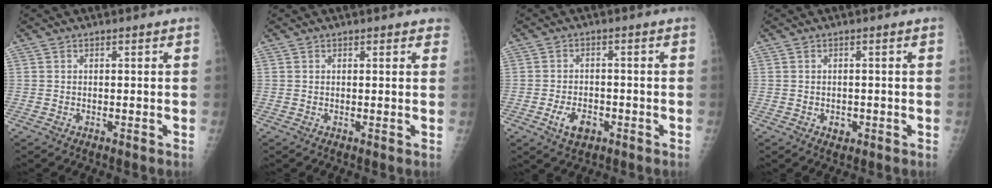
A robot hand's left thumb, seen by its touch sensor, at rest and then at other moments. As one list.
[{"total": 1.7, "force": [1.2, 0.8, 0.8], "torque": [0.007, -0.002, 0.008]}, {"total": 5.0, "force": [-2.2, 3.1, 3.3], "torque": [-0.052, 0.008, -0.034]}, {"total": 1.7, "force": [-0.5, 1.4, 0.8], "torque": [-0.005, 0.002, -0.003]}]